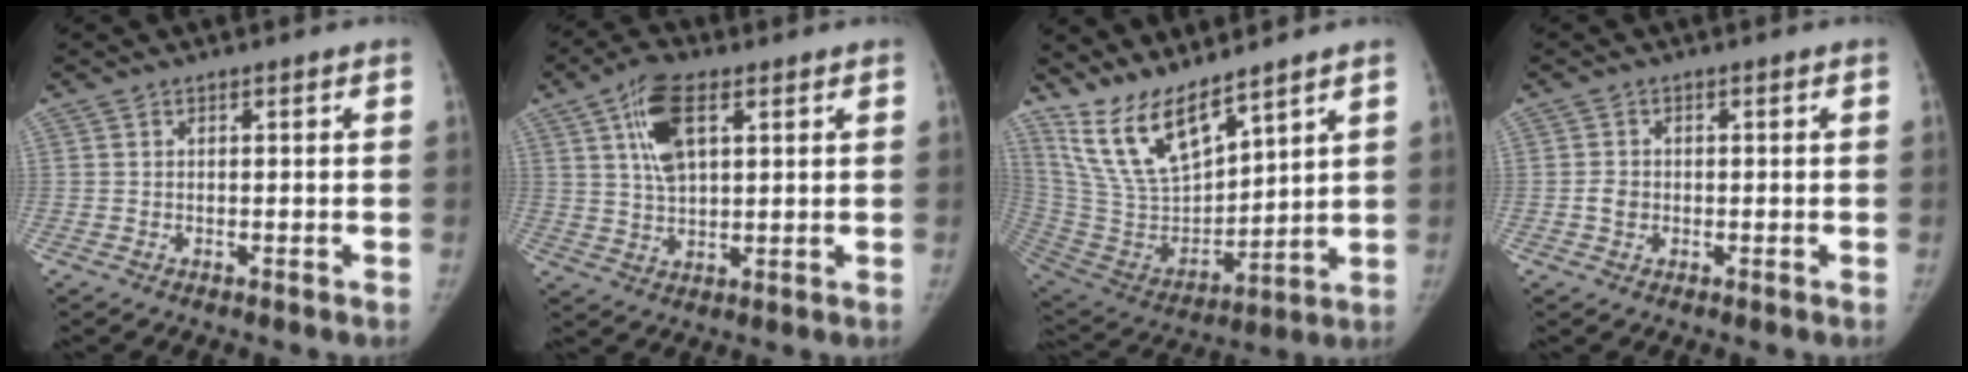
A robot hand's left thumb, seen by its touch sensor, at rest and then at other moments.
{"total": 9.9, "force": [3.9, 4.9, 7.6], "torque": [-0.134, -0.004, 0.073]}
{"total": 15.4, "force": [12.0, 4.7, 8.4], "torque": [-0.136, -0.072, 0.252]}
{"total": 2.3, "force": [-0.4, 2.1, 1.0], "torque": [-0.009, 0.005, -0.006]}